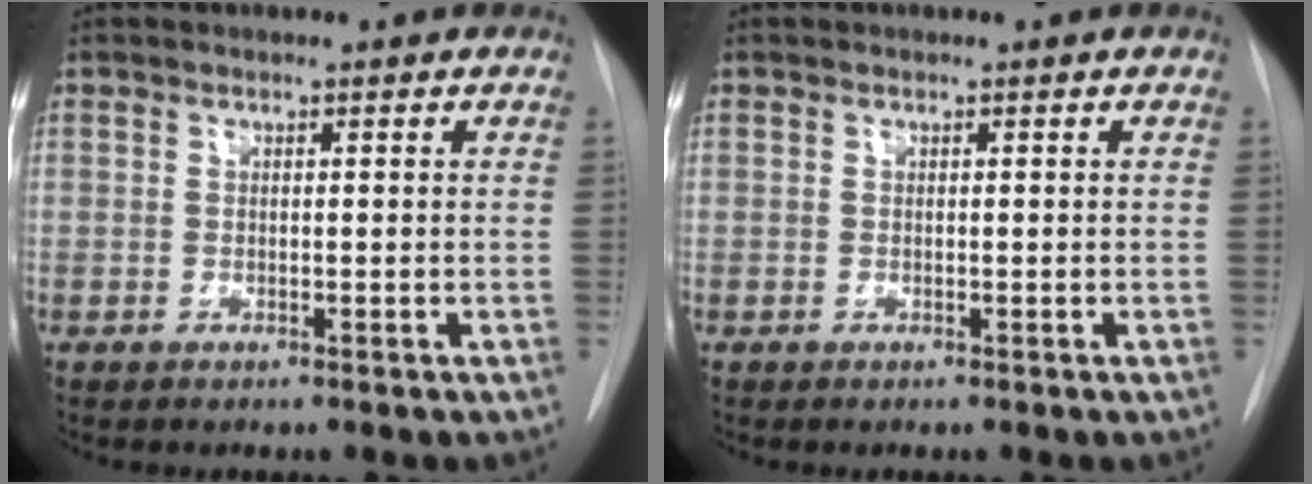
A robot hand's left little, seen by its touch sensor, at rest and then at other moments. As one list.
[{"total": 0.0}]